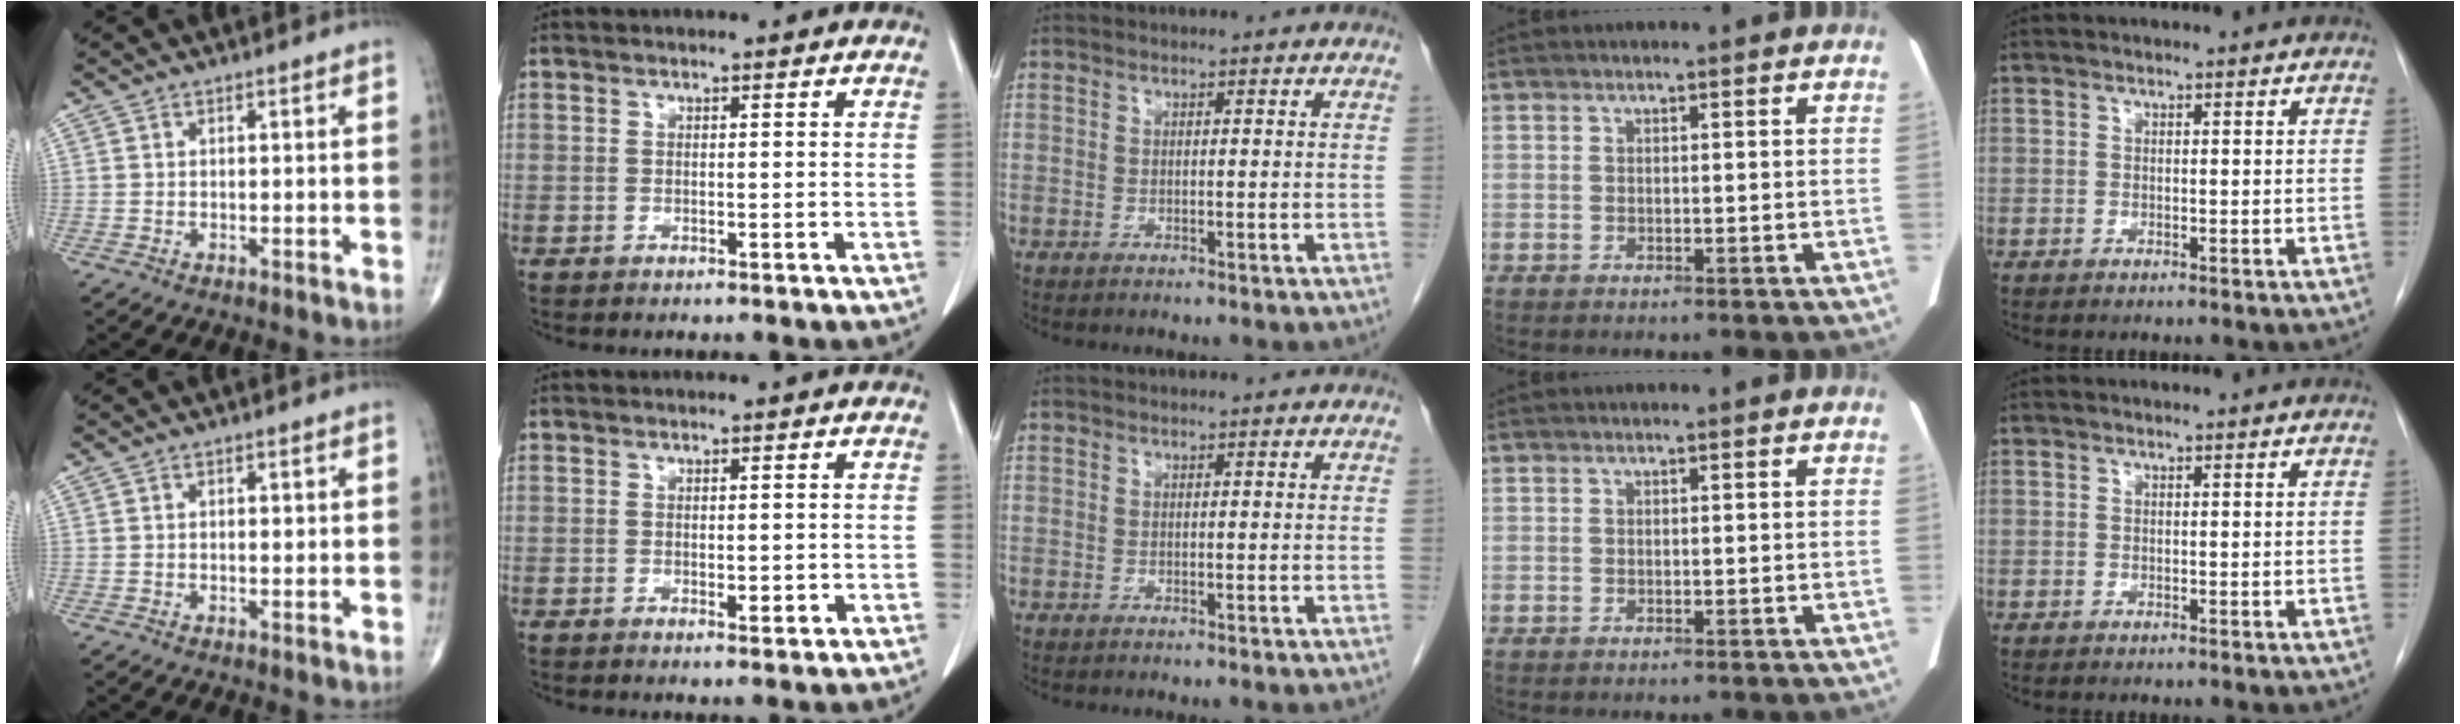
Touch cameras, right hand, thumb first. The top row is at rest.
{"thumb": {"total": 1.4, "force": [0.2, 0.7, 1.2], "torque": [-0.018, 0.000, 0.002]}, "index": {"total": 1.7, "force": [-0.2, 0.8, 1.5], "torque": [-0.019, -0.001, 0.004]}}